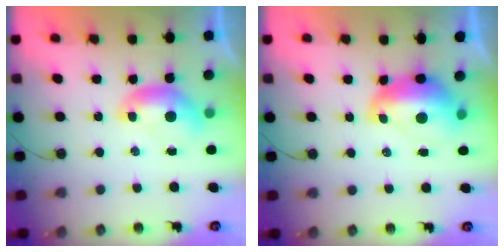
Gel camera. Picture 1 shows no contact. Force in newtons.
{"total": 3.8, "press": 3.7, "slide": 0.8}